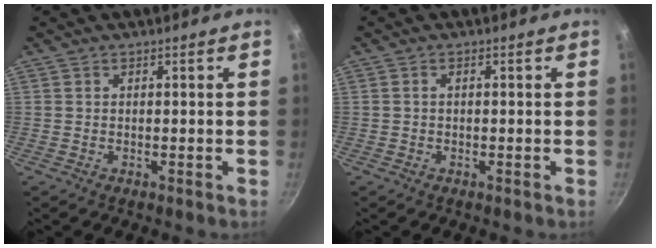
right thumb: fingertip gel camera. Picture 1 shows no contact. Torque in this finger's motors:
{"motor_torque": [-0.61, -0.01, -0.53, -0.30, 0.12]}